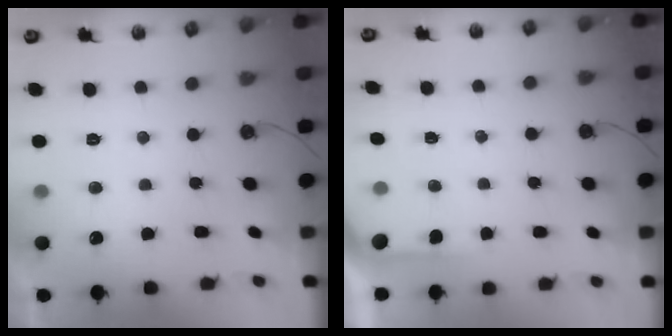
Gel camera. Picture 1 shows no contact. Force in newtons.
{"total": 1.2, "press": 1.2, "slide": 0.1}